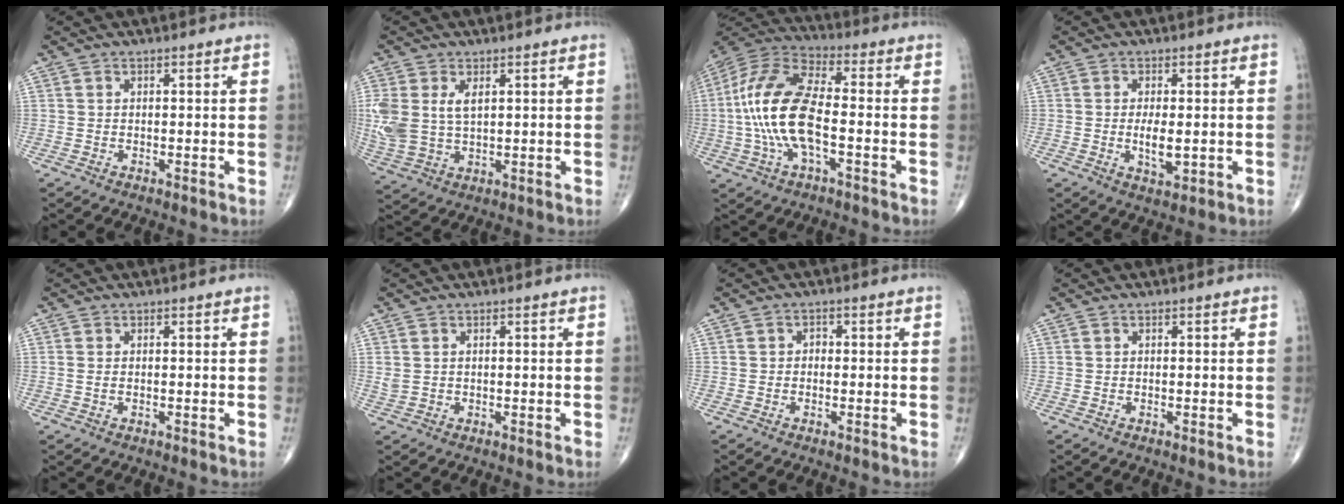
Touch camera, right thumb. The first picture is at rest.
{"total": 9.3, "force": [2.1, 5.5, 7.2], "torque": [-0.171, 0.002, 0.054]}
{"total": 16.7, "force": [-2.3, 6.8, 15.1], "torque": [-0.326, 0.033, -0.047]}
{"total": 4.5, "force": [-0.4, 1.8, 4.1], "torque": [-0.074, -0.009, -0.006]}
{"total": 0.5, "force": [0.0, 0.2, 0.5], "torque": [-0.014, -0.002, 0.001]}
{"total": 1.4, "force": [0.4, 1.1, 0.8], "torque": [-0.019, 0.001, 0.012]}
{"total": 0.0}
{"total": 0.0}